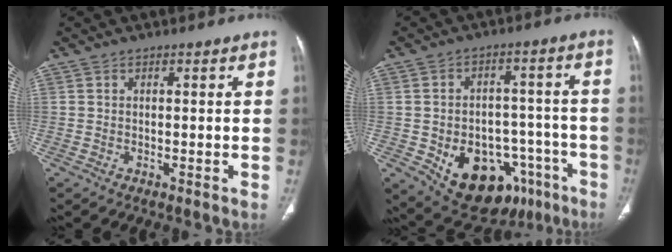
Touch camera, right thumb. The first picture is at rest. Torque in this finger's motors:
{"motor_torque": [-0.14, 0.52, 0.04, -0.04, 0.22]}